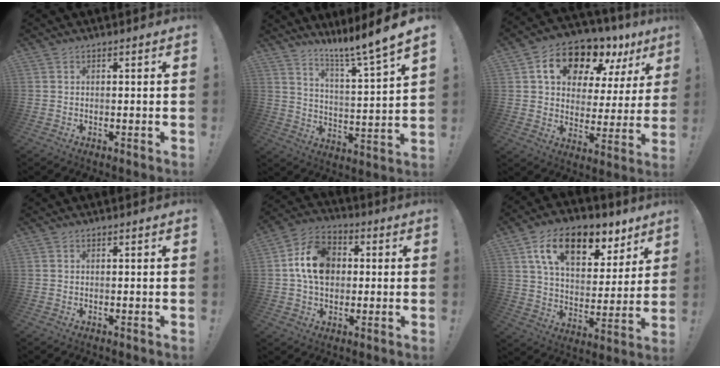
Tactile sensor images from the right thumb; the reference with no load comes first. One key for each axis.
{"total": 9.6, "fx": 7.8, "fy": -1.6, "fz": 5.4, "tx": -0.090, "ty": -0.078, "tz": 0.117}
{"total": 16.6, "fx": 11.1, "fy": 8.6, "fz": 8.9, "tx": -0.141, "ty": -0.069, "tz": 0.195}
{"total": 0.0}
{"total": 14.5, "fx": 2.2, "fy": 10.9, "fz": 9.3, "tx": -0.150, "ty": 0.007, "tz": 0.045}
{"total": 18.2, "fx": 10.5, "fy": 9.6, "fz": 11.4, "tx": -0.187, "ty": -0.047, "tz": 0.182}